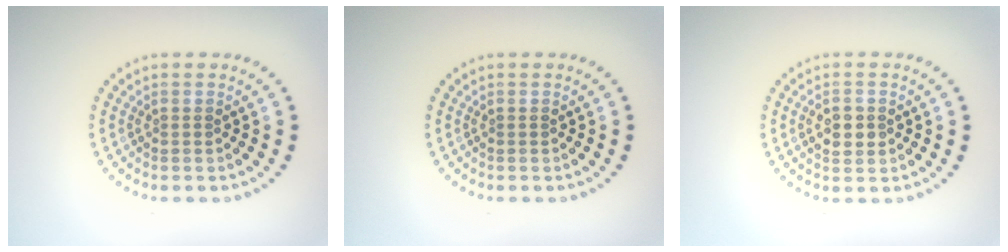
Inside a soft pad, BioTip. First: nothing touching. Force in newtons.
{"total": 0.0}
{"total": 2.1, "press": 2.1, "slide": 0.3}